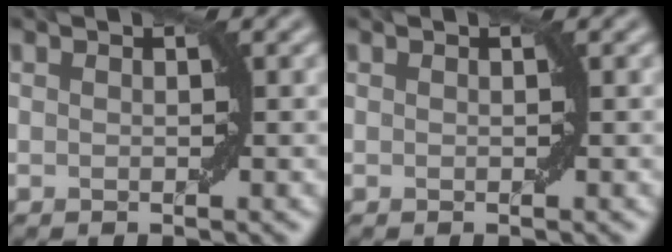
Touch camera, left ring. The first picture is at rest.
{"total": 0.0}